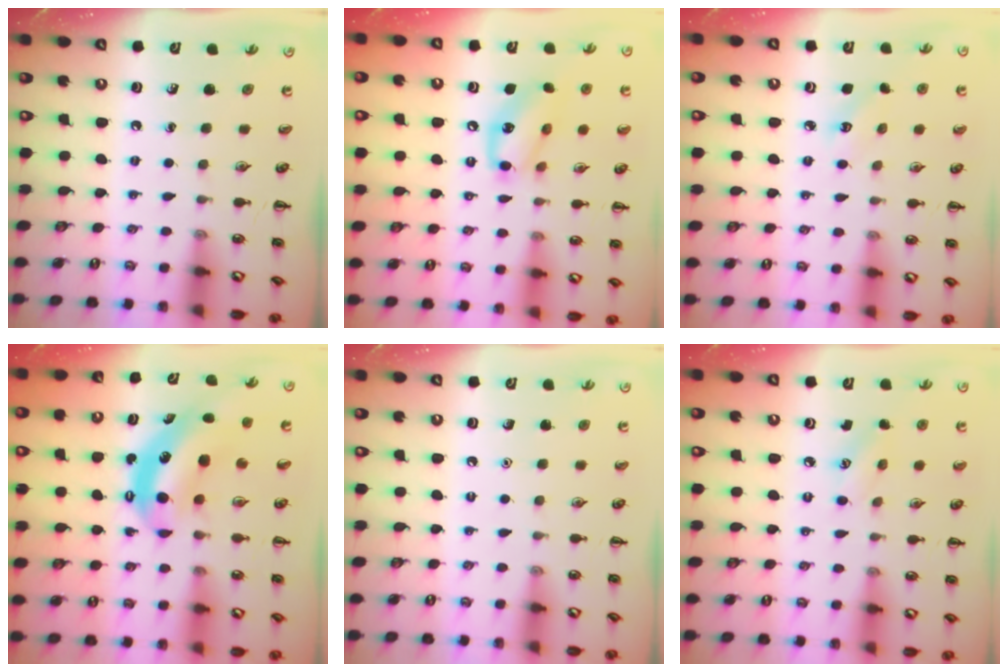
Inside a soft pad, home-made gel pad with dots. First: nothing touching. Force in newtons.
{"total": 12.7, "press": 12.5, "slide": 2.2}
{"total": 2.6, "press": 2.5, "slide": 0.7}
{"total": 6.1, "press": 6.1, "slide": 1.0}
{"total": 1.6, "press": 1.6, "slide": 0.1}
{"total": 4.8, "press": 4.6, "slide": 1.3}